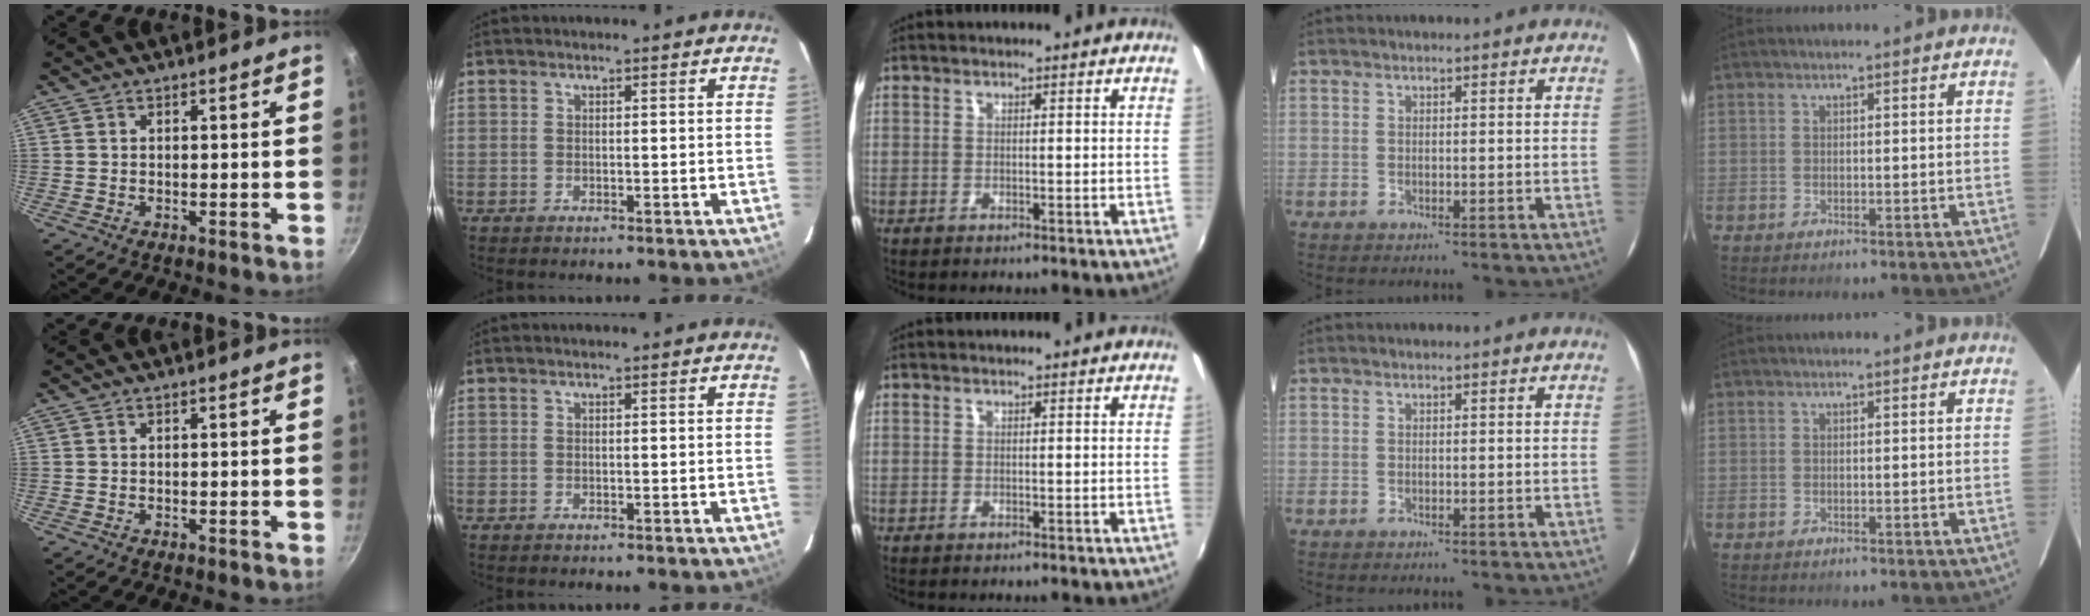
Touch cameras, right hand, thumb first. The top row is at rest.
{}